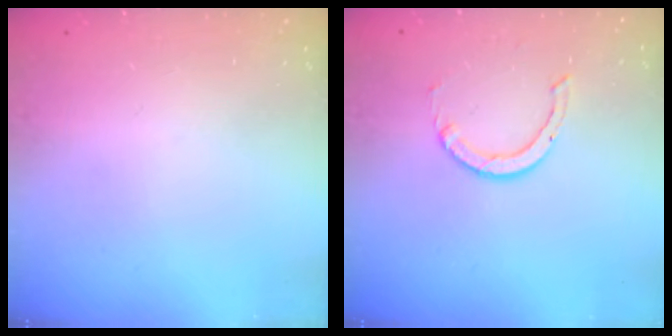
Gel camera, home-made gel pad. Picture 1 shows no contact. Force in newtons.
{"total": 2.8, "press": 2.8, "slide": 0.2}